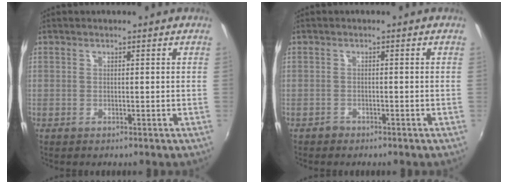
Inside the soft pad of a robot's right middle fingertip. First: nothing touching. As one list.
[{"total": 1.1, "force": [-0.9, 0.6, 0.0], "torque": [-0.003, 0.000, -0.017]}]